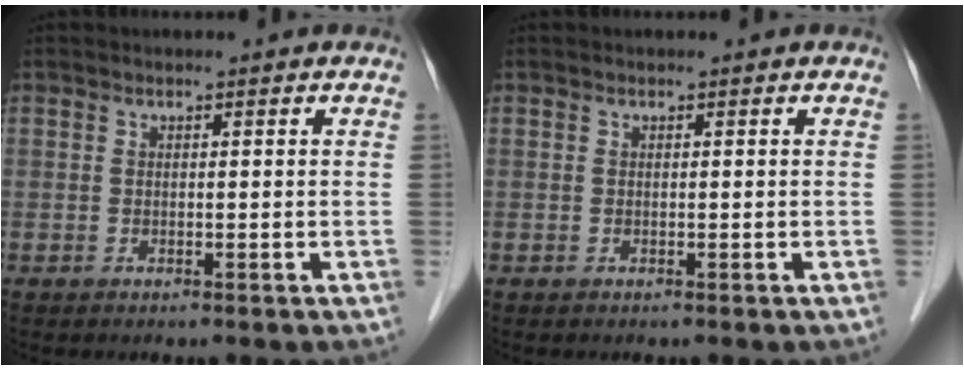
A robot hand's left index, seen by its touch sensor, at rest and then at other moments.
{"total": 0.0}